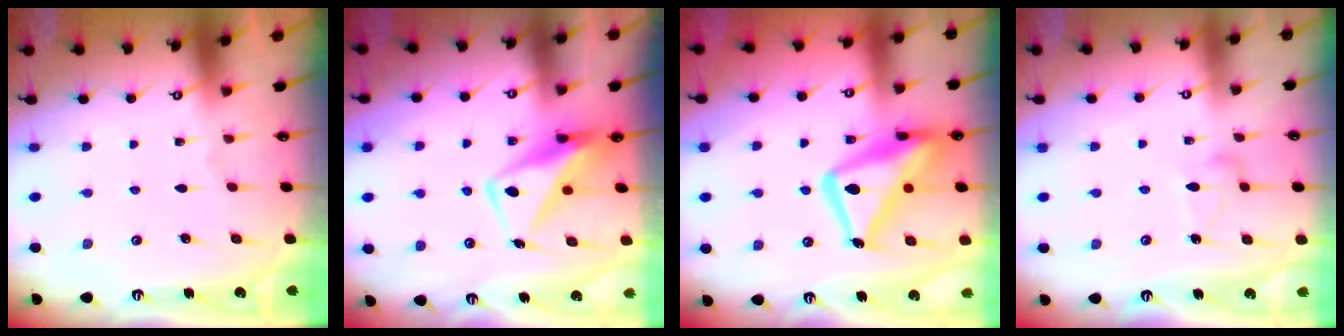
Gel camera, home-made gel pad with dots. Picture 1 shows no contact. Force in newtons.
{"total": 10.4, "press": 10.4, "slide": 1.1}
{"total": 19.8, "press": 19.7, "slide": 1.5}
{"total": 8.4, "press": 8.4, "slide": 0.1}